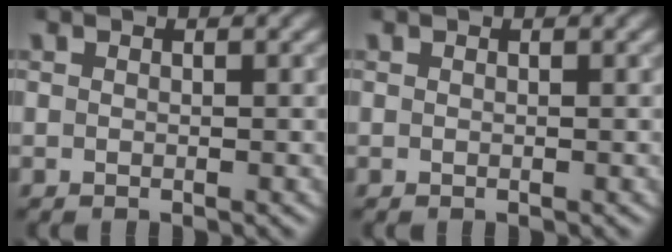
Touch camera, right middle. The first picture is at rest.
{"total": 0.0}